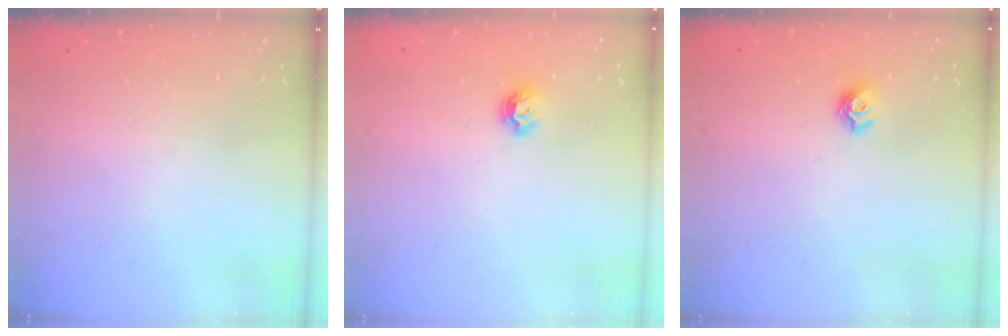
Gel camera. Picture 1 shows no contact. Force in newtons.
{"total": 6.4, "press": 6.4, "slide": 0.7}
{"total": 7.2, "press": 7.1, "slide": 0.7}